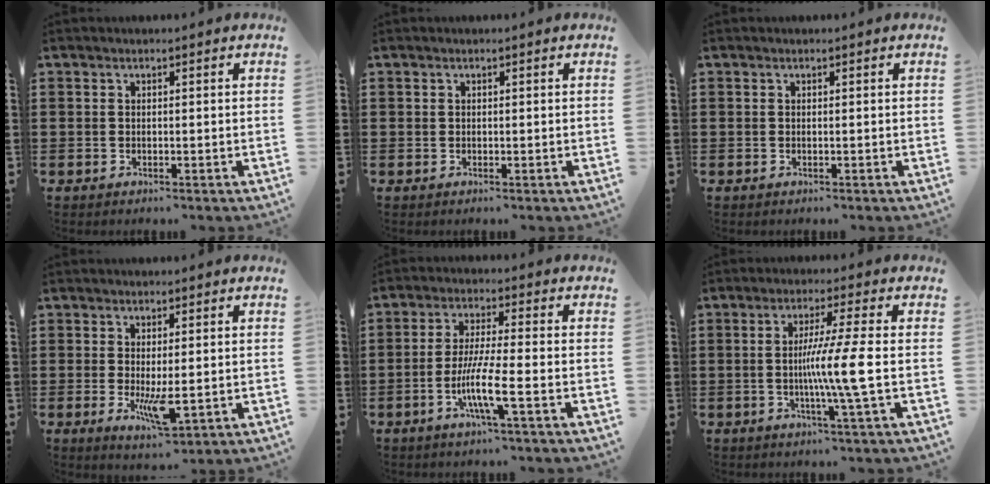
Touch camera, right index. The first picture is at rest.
{"total": 0.0}
{"total": 0.0}
{"total": 5.8, "force": [-0.9, 1.9, 5.4], "torque": [-0.105, -0.016, -0.017]}
{"total": 7.8, "force": [-3.0, 0.5, 7.2], "torque": [-0.154, -0.016, -0.063]}
{"total": 8.3, "force": [-1.0, -1.0, 8.2], "torque": [-0.142, -0.014, -0.021]}